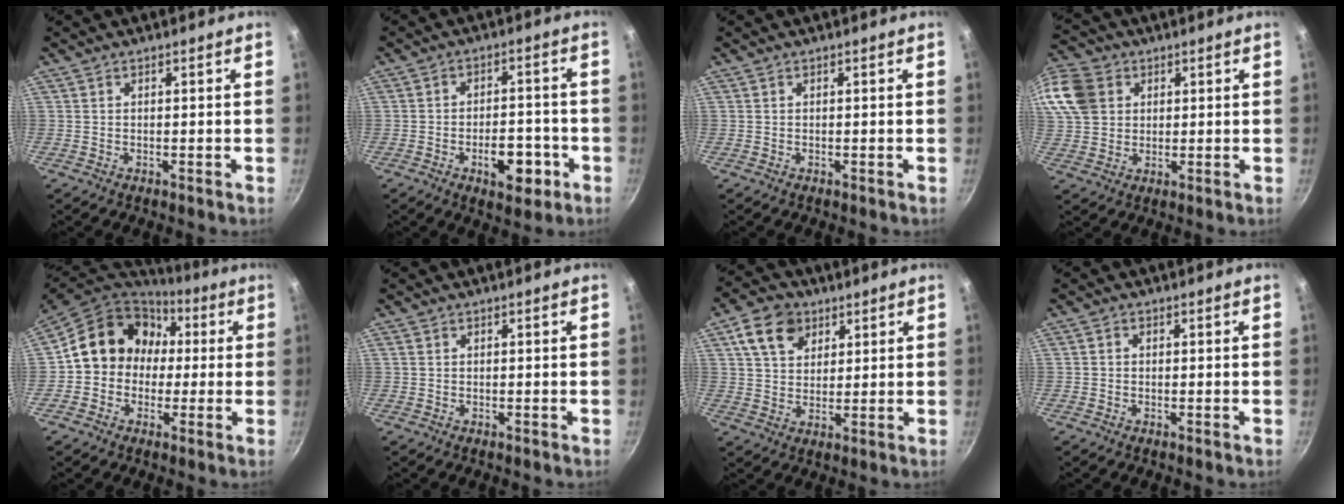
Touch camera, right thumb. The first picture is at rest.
{"total": 9.0, "force": [-3.6, 4.9, 6.6], "torque": [-0.060, 0.023, -0.046]}
{"total": 0.0}
{"total": 16.7, "force": [5.1, 13.6, 8.2], "torque": [-0.195, 0.027, 0.097]}
{"total": 14.7, "force": [1.4, 12.9, 6.9], "torque": [-0.072, 0.043, 0.005]}
{"total": 0.7, "force": [0.2, 0.6, 0.3], "torque": [-0.004, 0.003, 0.002]}
{"total": 9.5, "force": [4.5, 6.7, 5.0], "torque": [-0.066, -0.002, 0.075]}
{"total": 0.9, "force": [-0.1, 0.8, 0.4], "torque": [-0.005, 0.004, -0.002]}